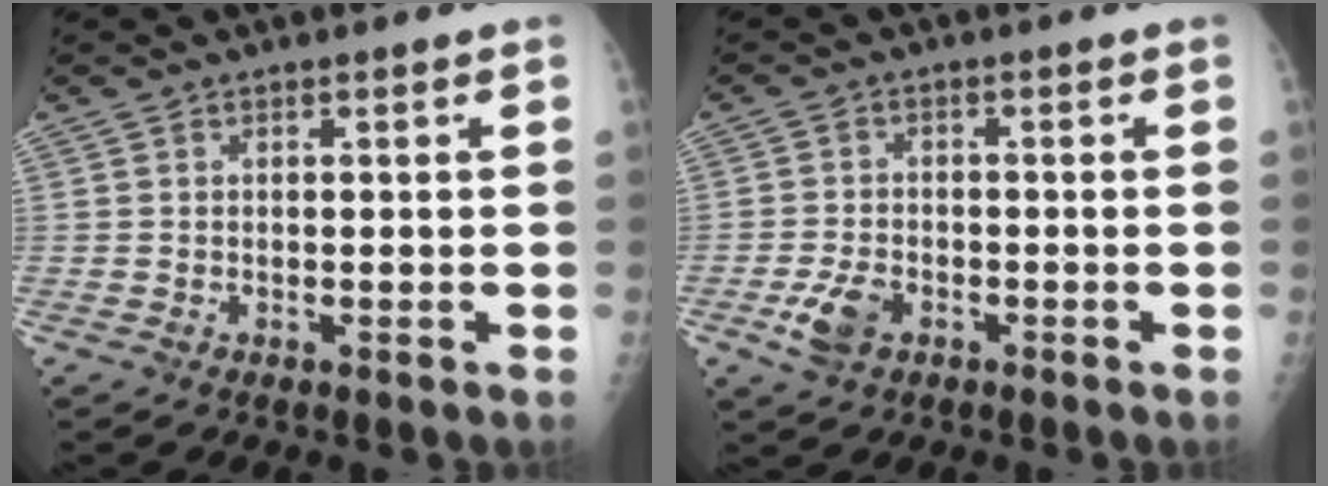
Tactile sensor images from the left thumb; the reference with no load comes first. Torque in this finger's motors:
{"motor_torque": [-0.53, 0.61, 0.40, 0.18, 0.04]}